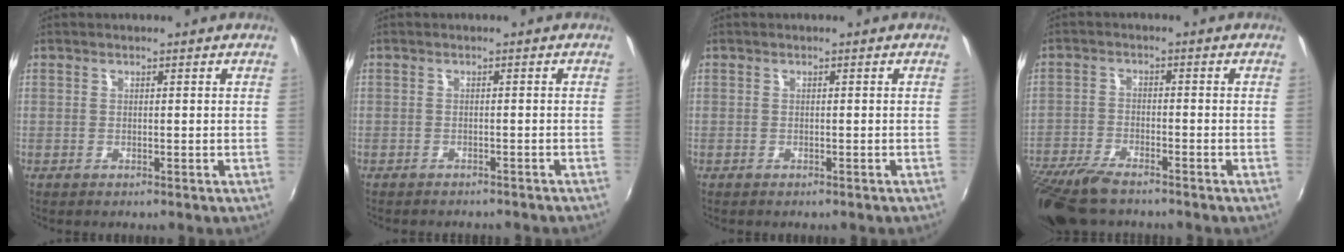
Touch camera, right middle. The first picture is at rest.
{"total": 5.1, "force": [-4.6, 1.1, 1.9], "torque": [-0.047, -0.012, -0.061]}
{"total": 1.0, "force": [-0.8, 0.1, 0.5], "torque": [-0.010, -0.003, -0.011]}
{"total": 12.3, "force": [-10.1, 3.5, 6.2], "torque": [-0.153, -0.033, -0.190]}